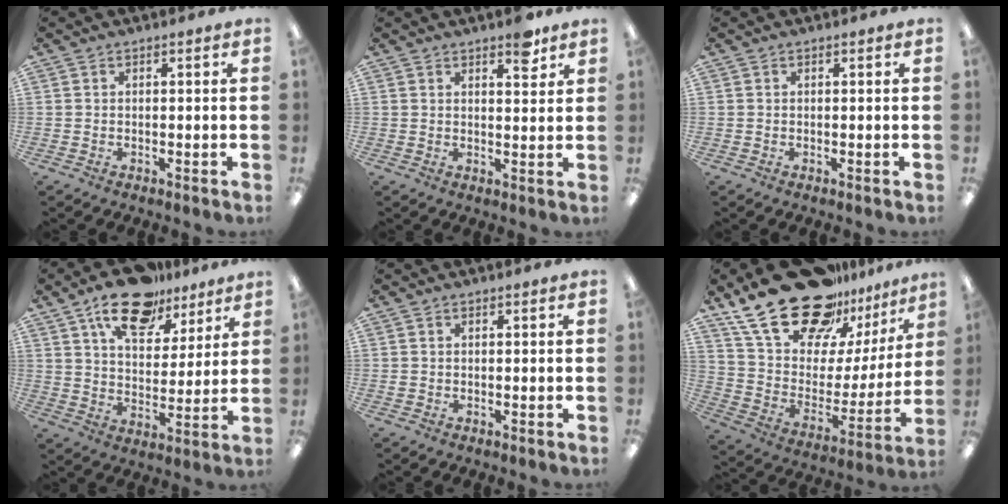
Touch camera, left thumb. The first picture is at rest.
{"total": 5.0, "force": [3.7, 1.9, 2.8], "torque": [-0.023, -0.021, 0.059]}
{"total": 0.0}
{"total": 16.1, "force": [11.5, 7.8, 8.1], "torque": [-0.125, -0.058, 0.201]}
{"total": 0.8, "force": [0.1, 0.7, 0.3], "torque": [-0.006, 0.005, 0.001]}
{"total": 27.7, "force": [20.2, 13.6, 13.2], "torque": [-0.222, -0.120, 0.366]}